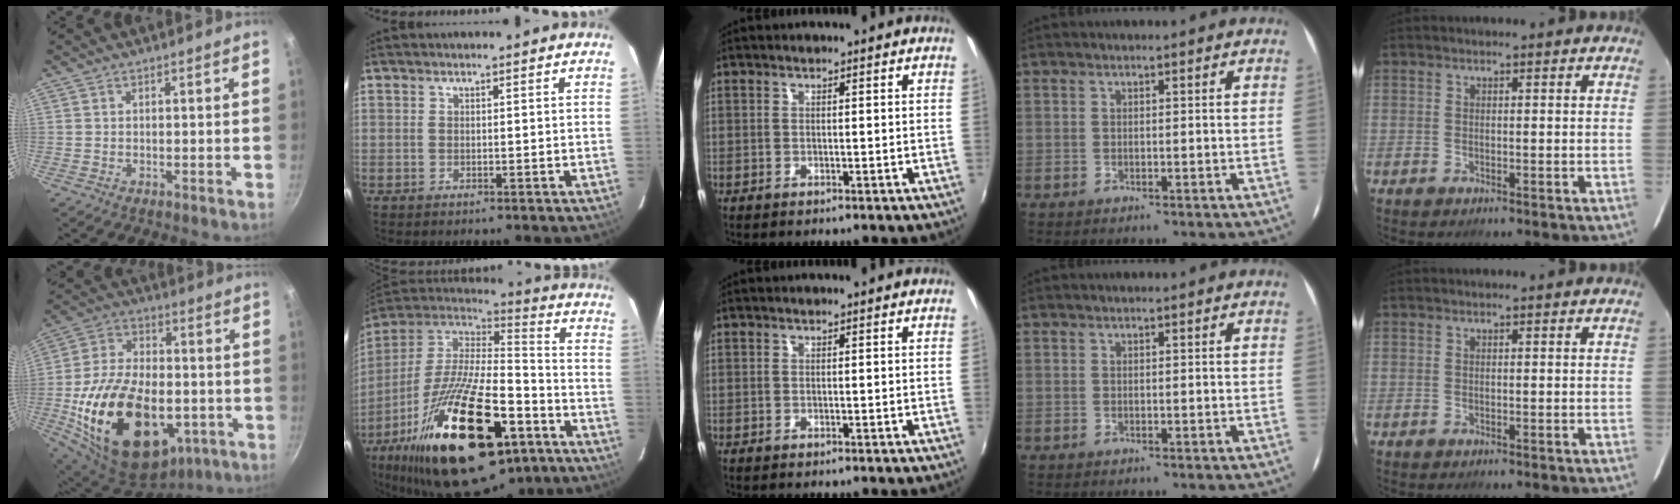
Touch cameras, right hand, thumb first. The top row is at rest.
{"thumb": {"total": 29.3, "force": [-7.3, 18.1, 21.8], "torque": [-0.368, 0.028, -0.101]}, "index": {"total": 33.4, "force": [-18.0, 13.0, 24.9], "torque": [-0.465, -0.031, -0.285]}}